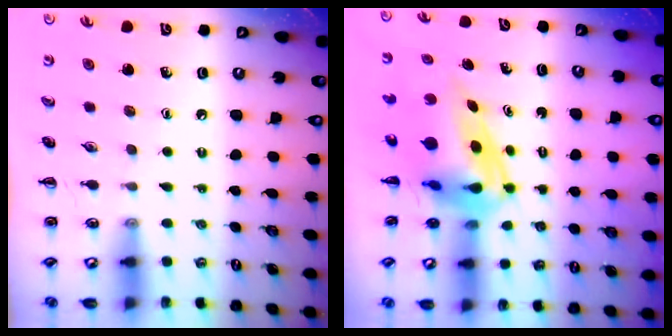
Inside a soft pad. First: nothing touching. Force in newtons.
{"total": 9.5, "press": 9.0, "slide": 3.1}